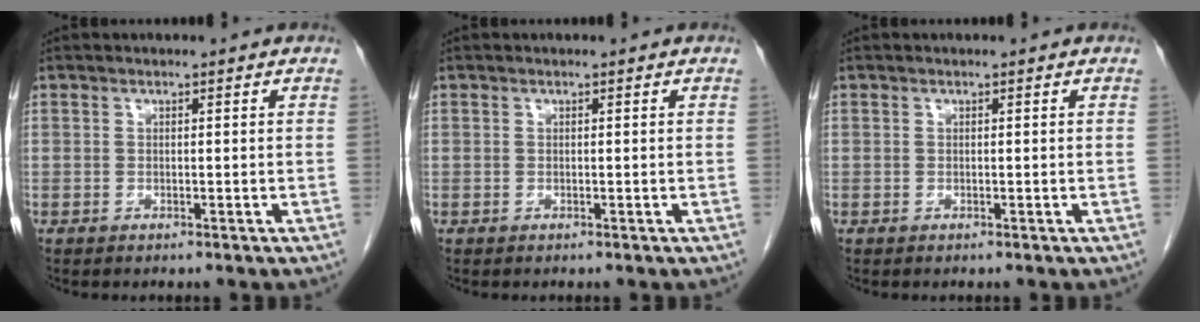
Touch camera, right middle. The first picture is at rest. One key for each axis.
{"total": 0.0}
{"total": 0.0}